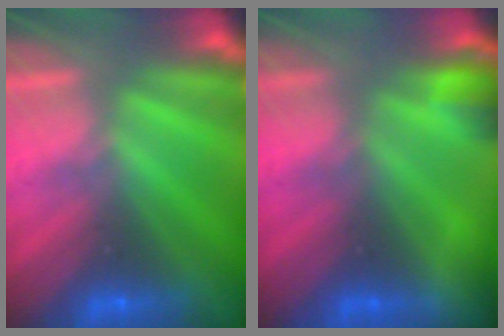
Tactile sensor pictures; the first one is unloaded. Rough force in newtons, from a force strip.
{"total": 4.9}